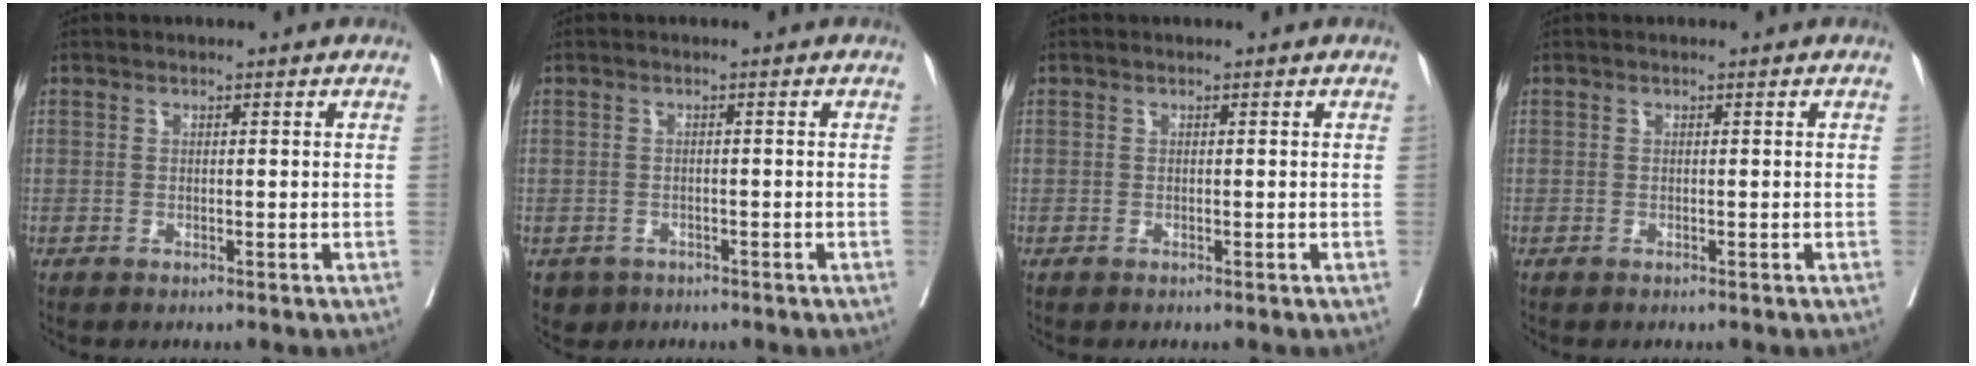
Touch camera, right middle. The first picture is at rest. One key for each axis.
{"total": 2.9, "fx": -1.8, "fy": 2.2, "fz": 0.3, "tx": -0.003, "ty": 0.003, "tz": -0.030}
{"total": 0.0}
{"total": 0.0}